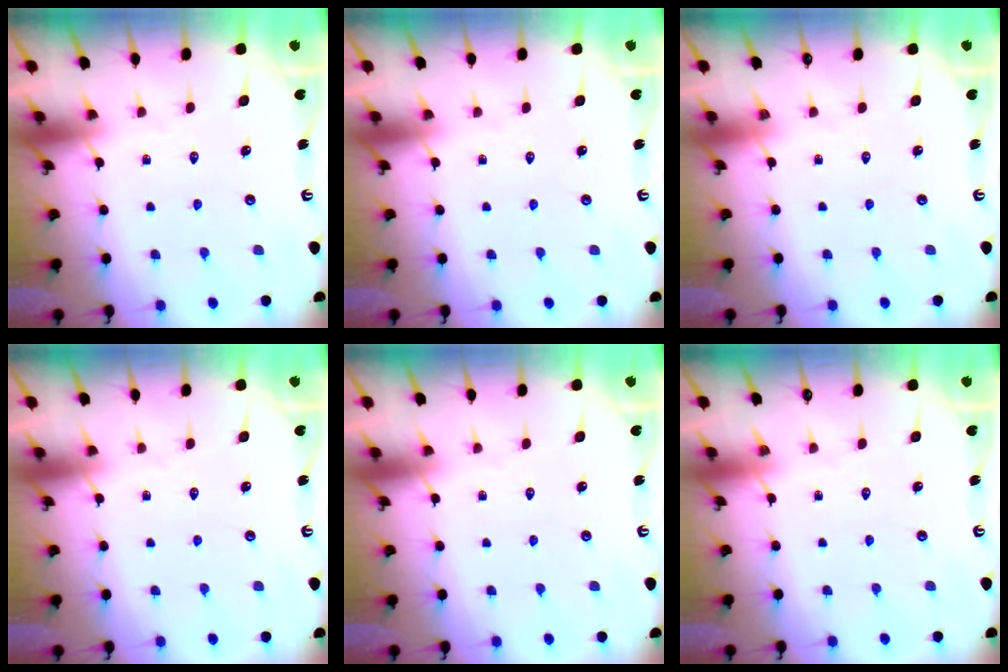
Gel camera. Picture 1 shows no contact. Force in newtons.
{"total": 0.0}
{"total": 0.0}
{"total": 0.0}
{"total": 0.0}
{"total": 0.0}